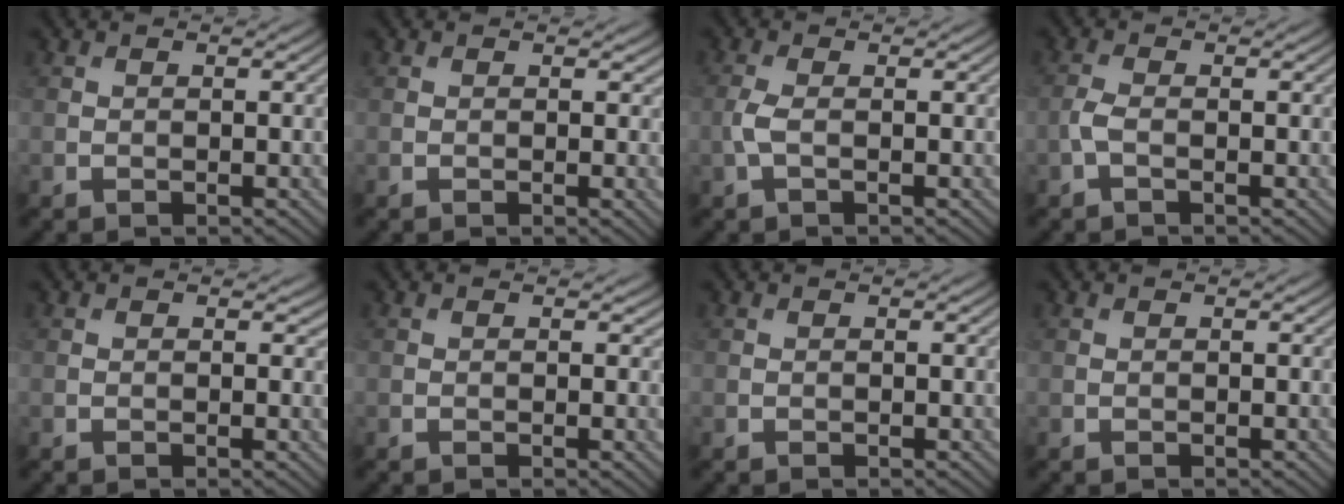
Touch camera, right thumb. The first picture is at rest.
{"total": 1.2, "force": [0.3, 0.7, 0.9], "torque": [-0.011, -0.003, 0.003]}
{"total": 2.3, "force": [-0.5, 0.9, 2.0], "torque": [-0.061, 0.003, -0.013]}
{"total": 1.9, "force": [-0.7, 0.7, 1.6], "torque": [-0.048, 0.004, -0.020]}
{"total": 1.3, "force": [0.3, 0.7, 1.0], "torque": [-0.012, -0.003, 0.004]}
{"total": 1.1, "force": [0.2, 0.6, 0.9], "torque": [-0.010, -0.002, 0.002]}
{"total": 0.0}
{"total": 0.0}